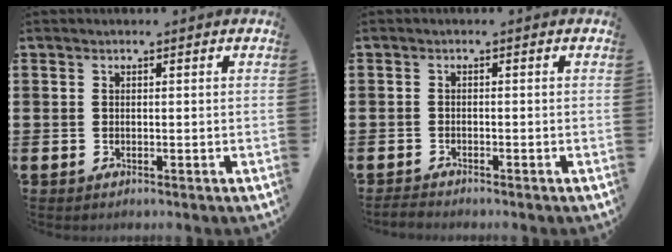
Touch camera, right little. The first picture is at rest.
{"total": 0.9, "force": [-0.9, 0.0, 0.1], "torque": [-0.005, -0.001, -0.019]}